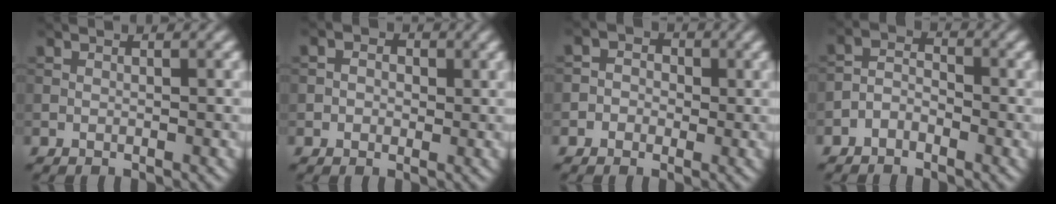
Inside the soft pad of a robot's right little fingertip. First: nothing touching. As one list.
[{"total": 2.0, "force": [0.3, 1.7, 1.0], "torque": [-0.010, 0.002, -0.013]}, {"total": 2.3, "force": [-0.2, 2.1, 0.8], "torque": [0.005, 0.005, -0.025]}, {"total": 2.1, "force": [-1.4, 1.2, 1.0], "torque": [-0.018, 0.009, -0.034]}]